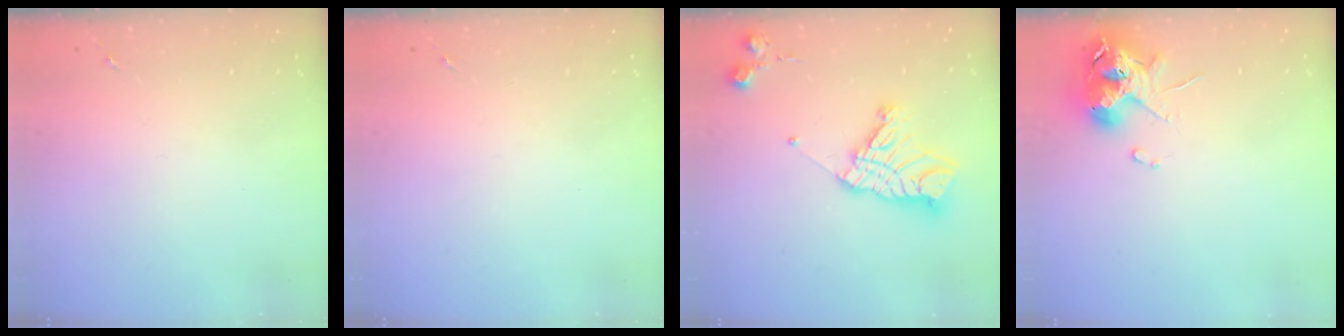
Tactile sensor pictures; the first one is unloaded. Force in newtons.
{"total": 0.0}
{"total": 15.8, "press": 15.8, "slide": 1.3}
{"total": 10.8, "press": 10.7, "slide": 1.7}